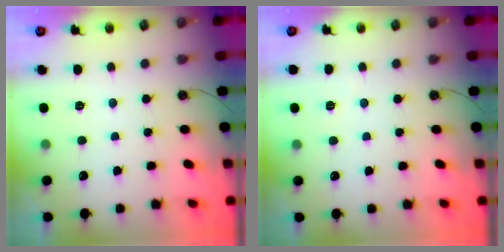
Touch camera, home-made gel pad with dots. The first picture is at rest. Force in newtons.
{"total": 1.5, "press": 1.5, "slide": 0.2}